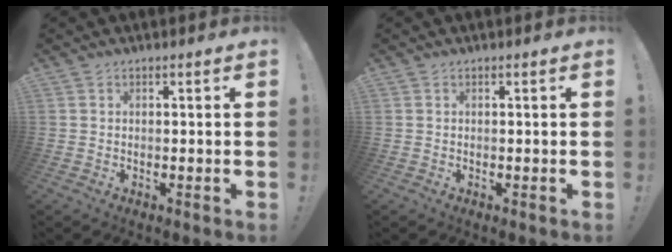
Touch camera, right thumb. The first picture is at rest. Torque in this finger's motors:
{"motor_torque": [0.00, 0.00, 0.00, 0.00, 0.01]}